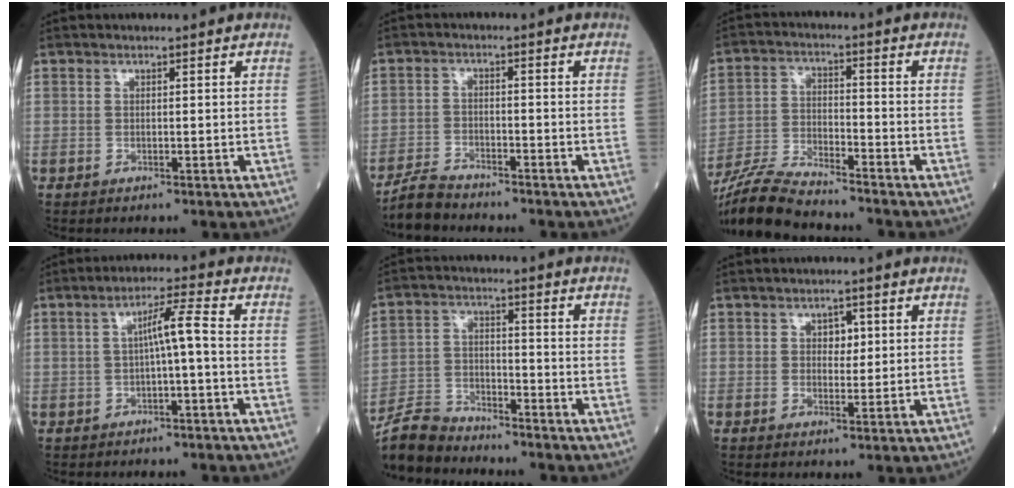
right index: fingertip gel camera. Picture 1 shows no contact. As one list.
[{"total": 4.1, "force": [-4.0, 0.6, 0.6], "torque": [-0.015, -0.013, -0.079]}, {"total": 10.9, "force": [-10.2, 0.7, 3.8], "torque": [-0.075, -0.017, -0.190]}, {"total": 4.4, "force": [-0.4, -0.1, 4.4], "torque": [-0.072, 0.015, -0.008]}, {"total": 8.1, "force": [-8.0, 1.5, 0.7], "torque": [-0.023, -0.004, -0.156]}, {"total": 2.3, "force": [0.6, 1.5, 1.6], "torque": [-0.014, 0.001, 0.007]}]